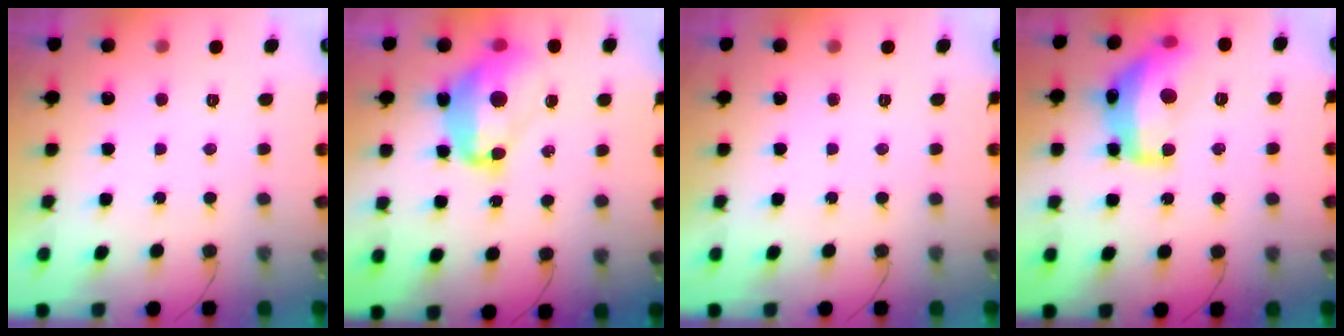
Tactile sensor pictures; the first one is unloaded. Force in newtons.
{"total": 14.7, "press": 14.6, "slide": 1.5}
{"total": 0.0}
{"total": 17.1, "press": 17.1, "slide": 1.0}